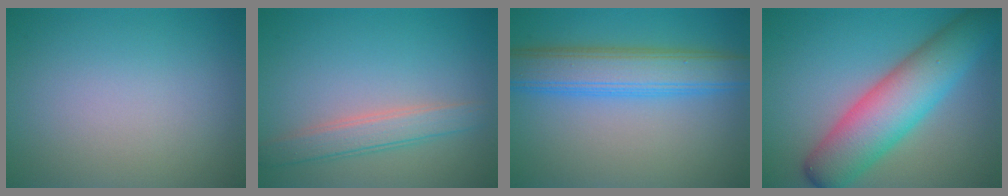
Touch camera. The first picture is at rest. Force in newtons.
{"total": 2.9, "press": 2.9, "slide": 0.2}
{"total": 7.5, "press": 7.5, "slide": 0.1}
{"total": 8.7, "press": 8.7, "slide": 0.3}